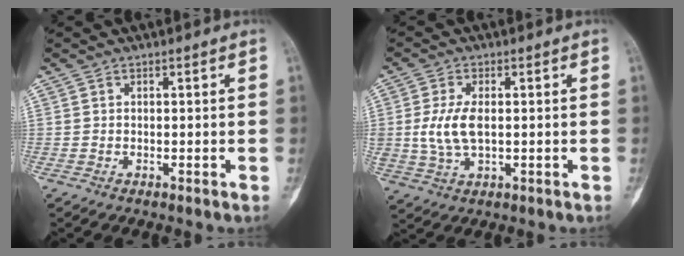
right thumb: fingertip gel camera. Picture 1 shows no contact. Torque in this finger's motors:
{"motor_torque": [1.21, 1.26, 0.37, -0.15, 0.19]}